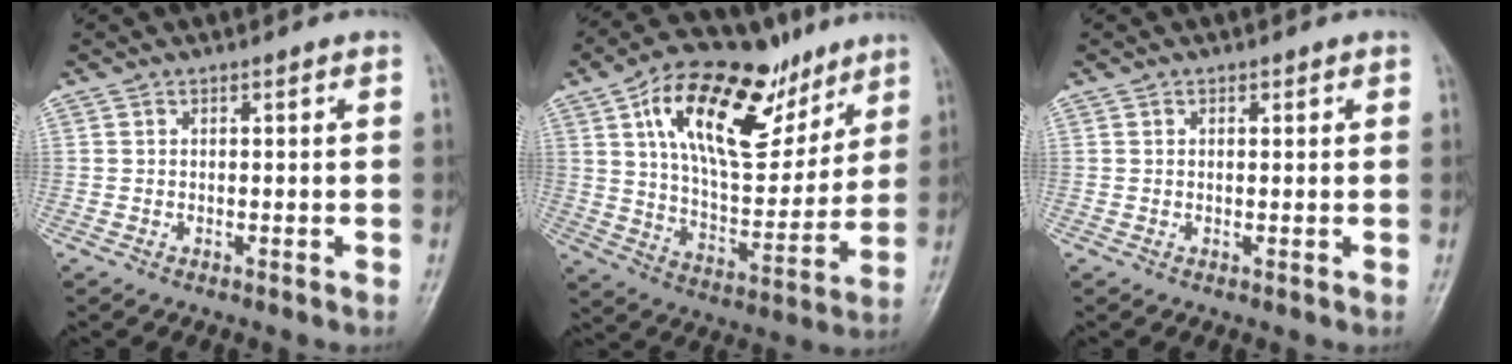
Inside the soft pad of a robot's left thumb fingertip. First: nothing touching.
{"total": 24.6, "force": [12.6, 11.8, 17.6], "torque": [-0.242, -0.035, 0.215]}
{"total": 0.6, "force": [0.3, 0.5, 0.3], "torque": [-0.001, -0.001, 0.002]}